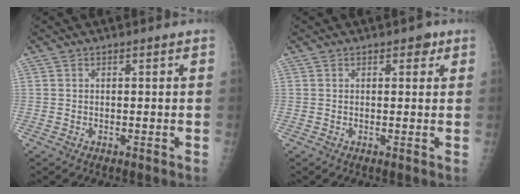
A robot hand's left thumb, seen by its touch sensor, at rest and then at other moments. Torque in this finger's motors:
{"motor_torque": [0.46, -0.21, 0.03, -0.13, 0.00]}